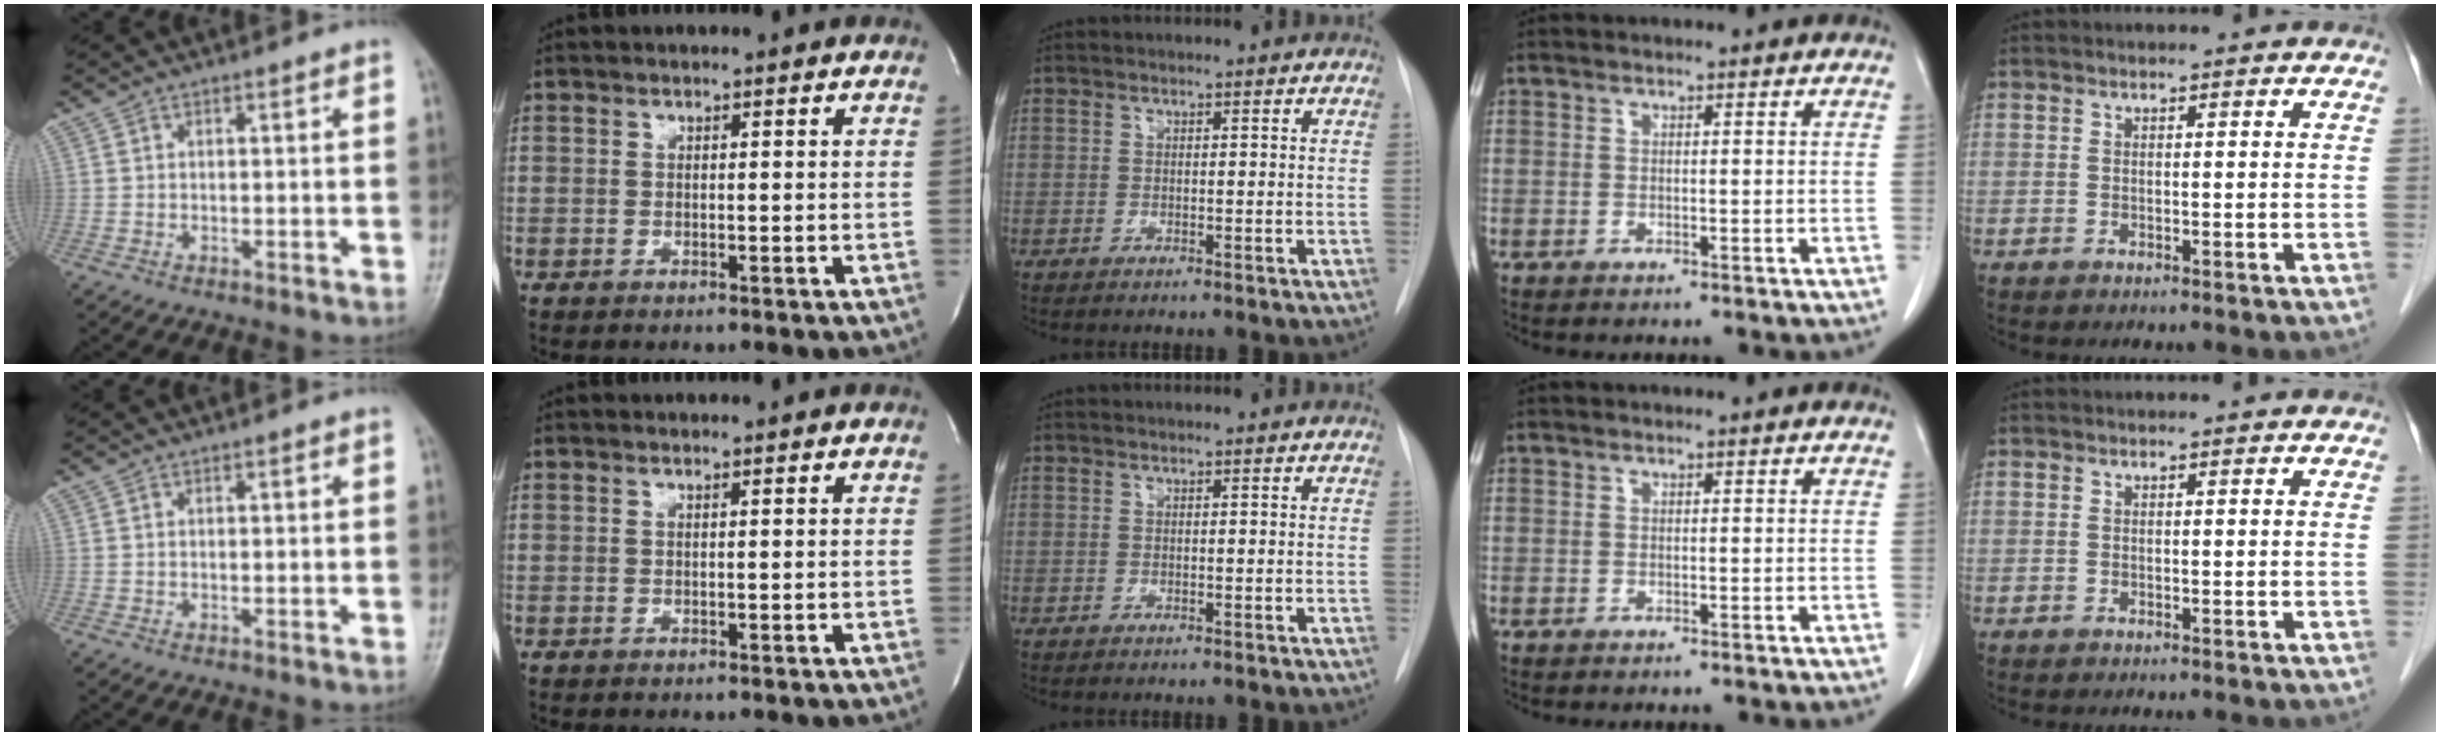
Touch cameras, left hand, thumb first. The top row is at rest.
{}